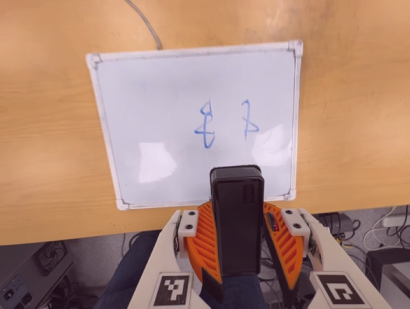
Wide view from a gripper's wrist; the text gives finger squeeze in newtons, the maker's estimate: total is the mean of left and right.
{"total": 6.8, "left": 7.7, "right": 6.0}